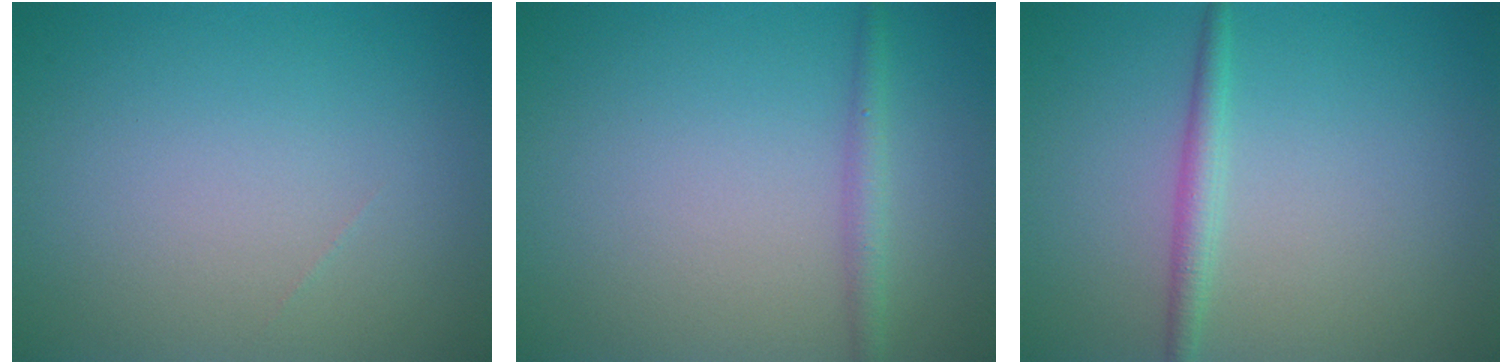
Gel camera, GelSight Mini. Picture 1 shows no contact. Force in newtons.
{"total": 1.6, "press": 1.6, "slide": 0.1}
{"total": 1.7, "press": 1.7, "slide": 0.1}